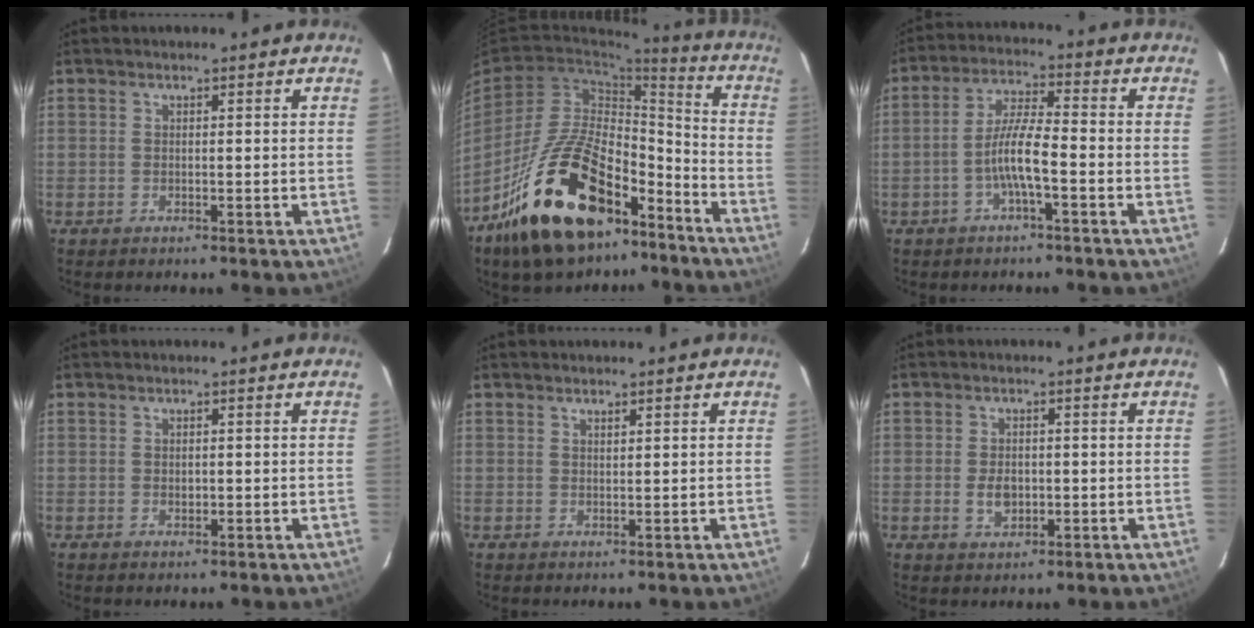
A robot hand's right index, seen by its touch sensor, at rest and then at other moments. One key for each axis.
{"total": 23.3, "fx": -15.2, "fy": 11.0, "fz": 13.9, "tx": -0.253, "ty": 0.015, "tz": -0.239}
{"total": 6.8, "fx": -2.7, "fy": 0.7, "fz": 6.2, "tx": -0.127, "ty": 0.009, "tz": -0.049}
{"total": 1.1, "fx": -0.1, "fy": 0.7, "fz": 0.8, "tx": -0.012, "ty": 0.003, "tz": -0.001}
{"total": 0.9, "fx": 0.6, "fy": -0.4, "fz": -0.5, "tx": 0.011, "ty": 0.000, "tz": 0.010}
{"total": 3.8, "fx": -0.7, "fy": 2.6, "fz": 2.7, "tx": -0.050, "ty": -0.001, "tz": -0.009}